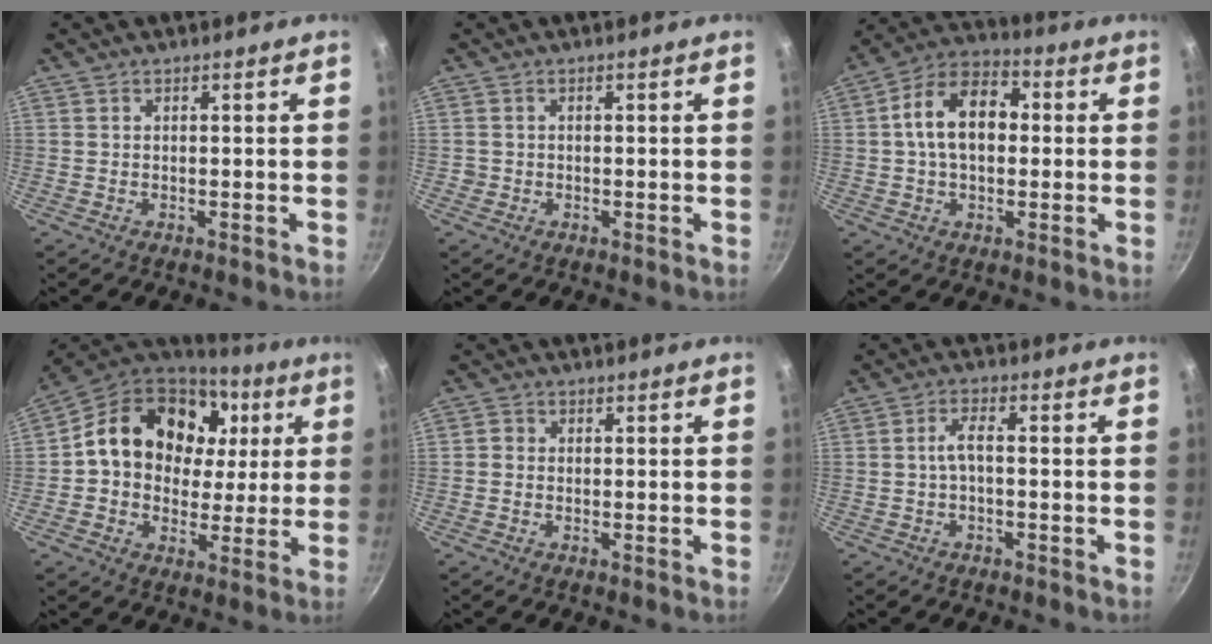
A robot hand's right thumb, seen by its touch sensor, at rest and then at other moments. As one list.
[{"total": 0.9, "force": [-0.3, 0.9, 0.1], "torque": [-0.001, 0.002, -0.005]}, {"total": 13.2, "force": [1.1, 8.7, 9.8], "torque": [-0.136, 0.032, 0.001]}, {"total": 20.6, "force": [5.0, 16.0, 11.9], "torque": [-0.180, 0.014, 0.073]}, {"total": 1.3, "force": [-0.3, 1.2, 0.4], "torque": [-0.004, 0.005, -0.009]}, {"total": 3.2, "force": [-0.7, 1.1, 3.0], "torque": [-0.068, 0.017, -0.019]}]